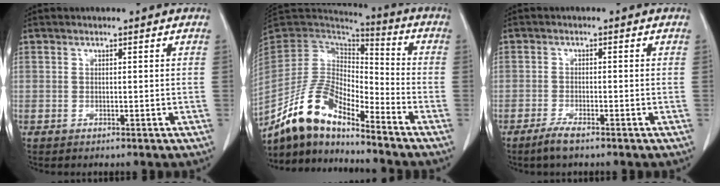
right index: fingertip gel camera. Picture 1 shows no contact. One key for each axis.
{"total": 13.4, "fx": -11.3, "fy": 3.3, "fz": 6.5, "tx": -0.130, "ty": 0.017, "tz": -0.215}
{"total": 2.8, "fx": -2.1, "fy": 0.2, "fz": 1.8, "tx": -0.041, "ty": -0.004, "tz": -0.042}